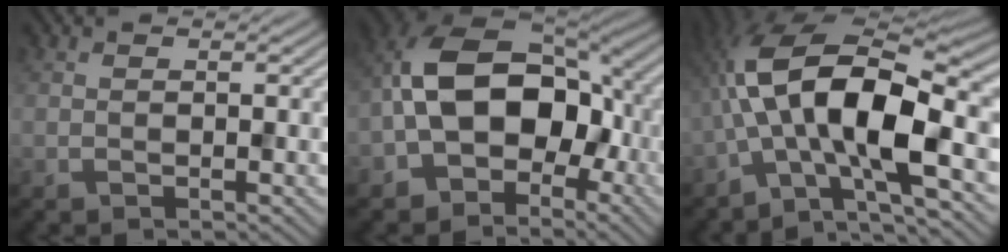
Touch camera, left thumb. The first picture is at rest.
{"total": 13.8, "force": [-2.7, 9.4, 9.7], "torque": [-0.177, 0.003, -0.063]}
{"total": 14.1, "force": [-2.1, 5.5, 12.8], "torque": [-0.235, 0.012, -0.055]}